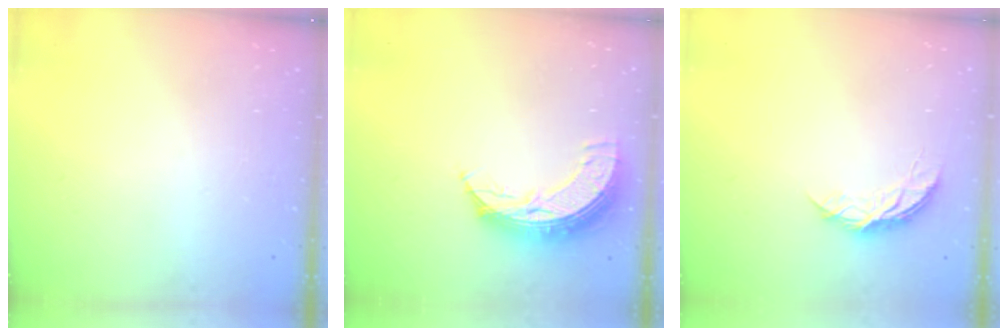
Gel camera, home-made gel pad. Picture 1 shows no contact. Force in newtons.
{"total": 10.6, "press": 10.6, "slide": 1.0}
{"total": 5.2, "press": 5.1, "slide": 0.5}